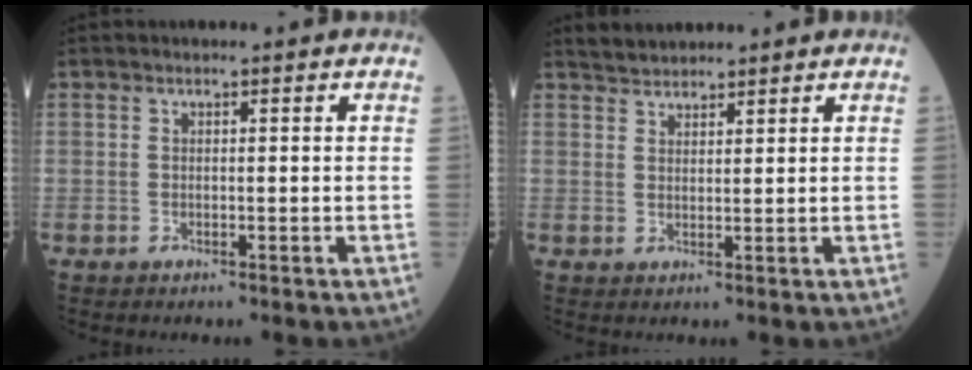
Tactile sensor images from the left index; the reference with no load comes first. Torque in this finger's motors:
{"motor_torque": [0.00, 0.00, 0.02, 0.01]}